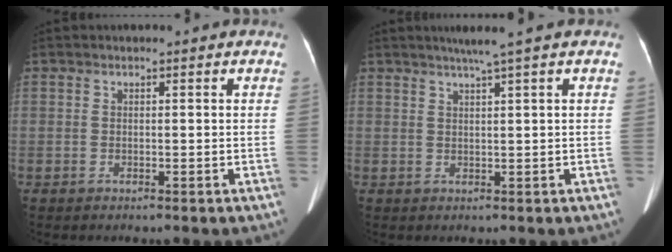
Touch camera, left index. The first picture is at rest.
{"total": 2.9, "force": [2.0, -1.0, 1.9], "torque": [-0.035, -0.001, 0.039]}